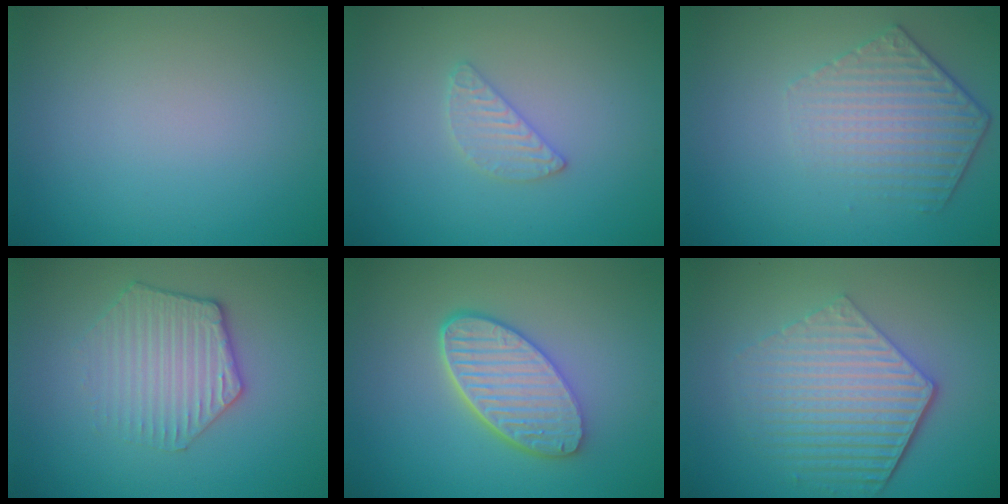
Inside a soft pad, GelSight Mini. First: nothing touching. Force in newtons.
{"total": 1.9, "press": 1.8, "slide": 0.2}
{"total": 4.3, "press": 3.2, "slide": 2.9}
{"total": 3.3, "press": 3.1, "slide": 1.3}
{"total": 5.6, "press": 4.4, "slide": 3.5}
{"total": 6.4, "press": 4.6, "slide": 4.4}